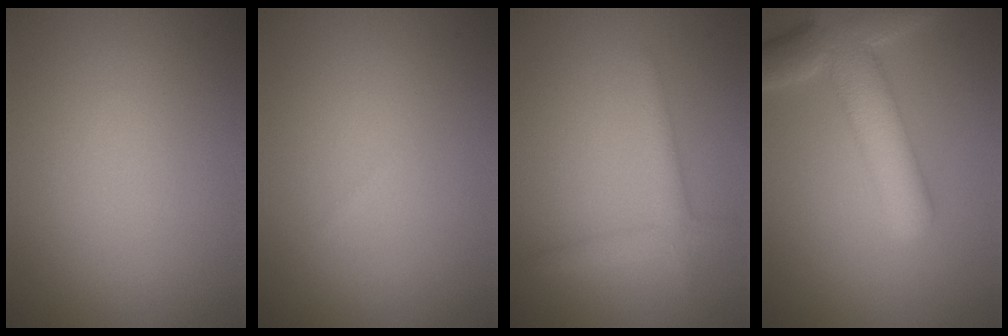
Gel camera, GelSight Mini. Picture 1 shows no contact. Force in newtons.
{"total": 0.0}
{"total": 3.0, "press": 3.0, "slide": 0.2}
{"total": 7.2, "press": 7.1, "slide": 0.7}